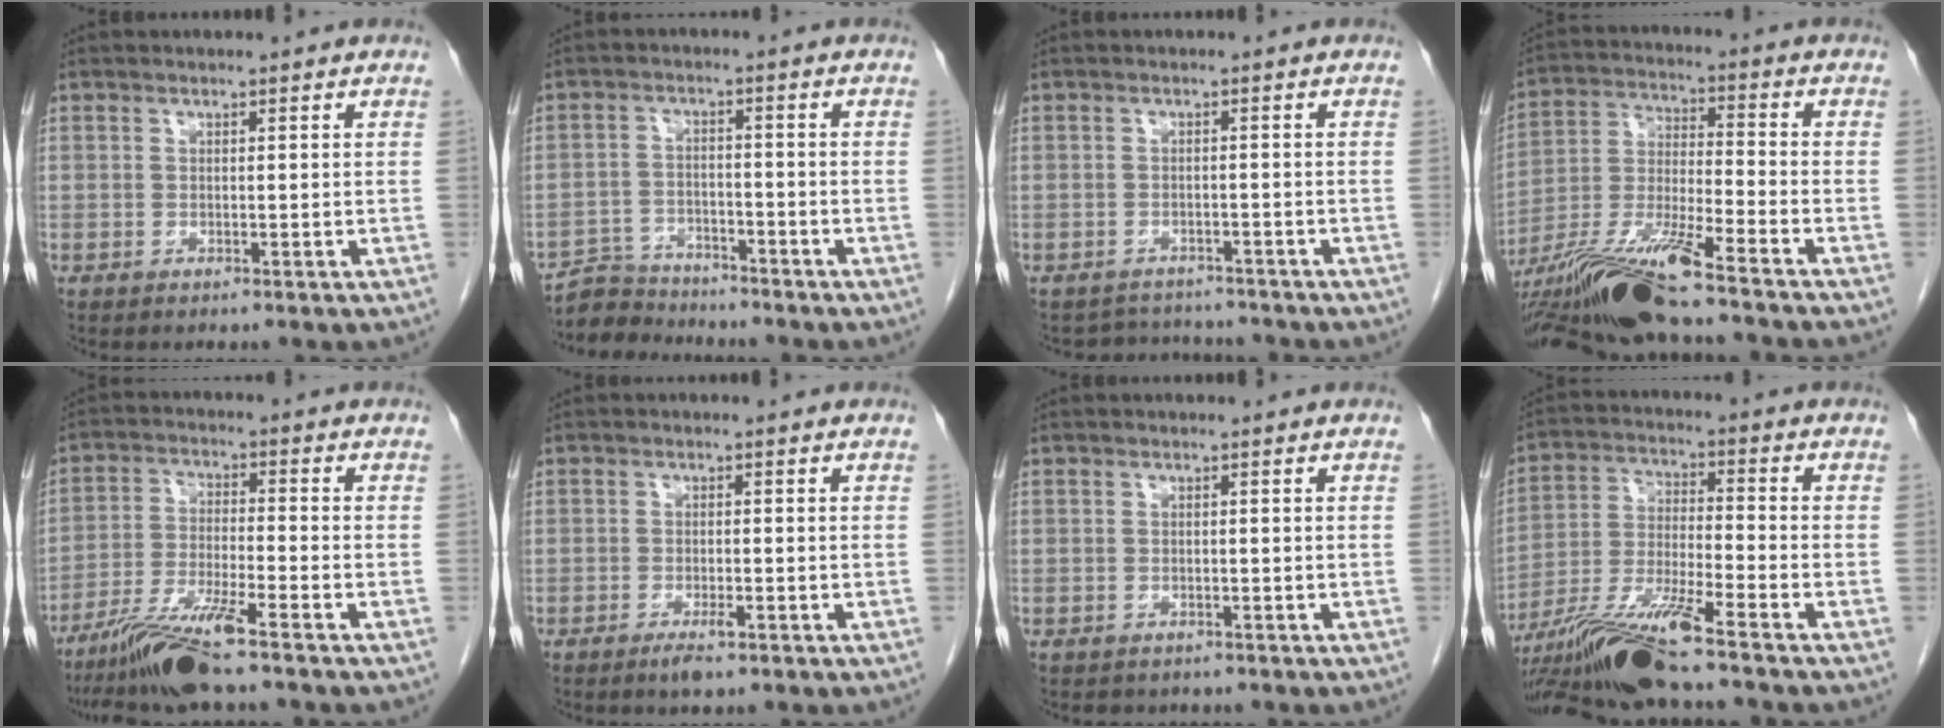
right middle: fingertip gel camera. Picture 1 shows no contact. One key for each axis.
{"total": 5.7, "fx": -5.5, "fy": 1.4, "fz": -0.5, "tx": 0.009, "ty": -0.002, "tz": -0.098}
{"total": 4.4, "fx": -4.3, "fy": 1.0, "fz": -0.3, "tx": 0.001, "ty": 0.009, "tz": -0.059}
{"total": 16.4, "fx": -12.9, "fy": -0.5, "fz": 10.2, "tx": -0.216, "ty": -0.025, "tz": -0.241}
{"total": 9.2, "fx": -7.1, "fy": -0.5, "fz": 5.9, "tx": -0.117, "ty": -0.030, "tz": -0.134}
{"total": 2.3, "fx": -1.4, "fy": 0.4, "fz": 1.7, "tx": -0.032, "ty": -0.003, "tz": -0.024}
{"total": 1.9, "fx": -1.6, "fy": 0.9, "fz": 0.3, "tx": -0.014, "ty": -0.003, "tz": -0.018}
{"total": 12.5, "fx": -10.1, "fy": -1.1, "fz": 7.2, "tx": -0.144, "ty": -0.017, "tz": -0.187}